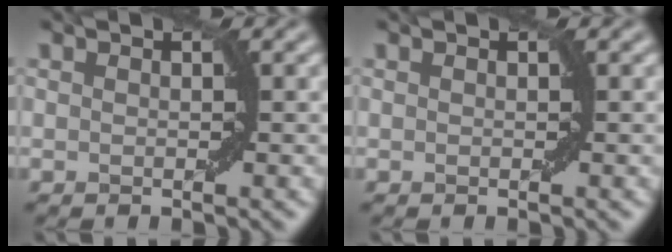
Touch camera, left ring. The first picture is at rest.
{"total": 0.0}